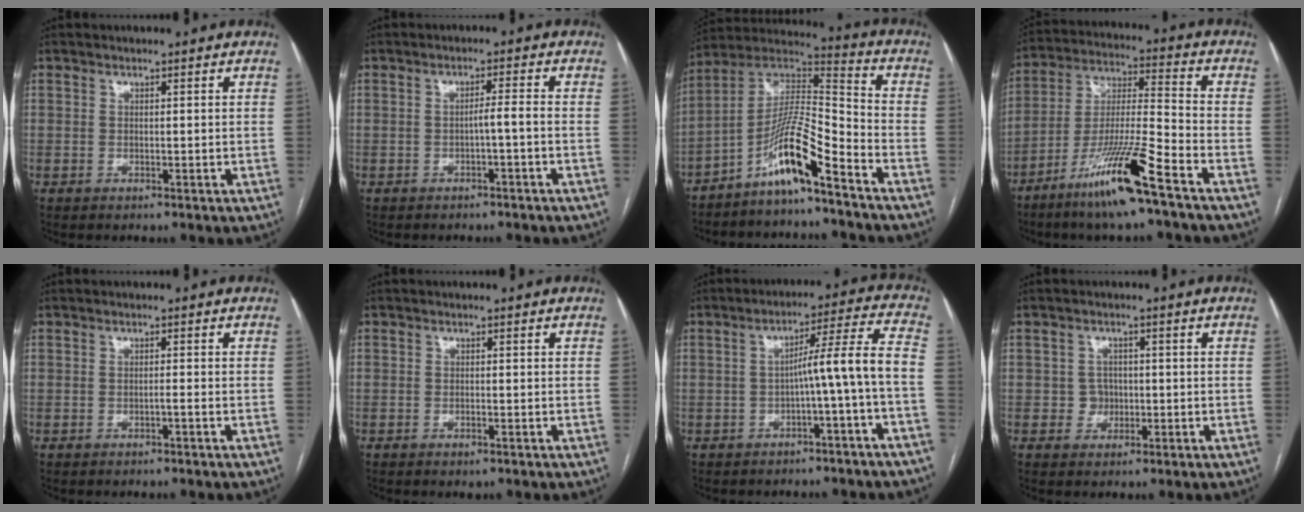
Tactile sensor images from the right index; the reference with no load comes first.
{"total": 2.2, "force": [-0.9, -0.2, 1.9], "torque": [-0.029, 0.004, -0.018]}
{"total": 11.9, "force": [-7.6, 0.7, 9.1], "torque": [-0.172, 0.017, -0.142]}
{"total": 14.6, "force": [-9.1, -0.1, 11.4], "torque": [-0.223, -0.024, -0.169]}
{"total": 0.6, "force": [-0.4, -0.1, 0.5], "torque": [-0.007, 0.002, -0.010]}
{"total": 0.7, "force": [-0.4, 0.2, 0.6], "torque": [-0.008, -0.002, 0.000]}
{"total": 8.3, "force": [-2.4, -1.3, 7.8], "torque": [-0.110, 0.027, -0.032]}
{"total": 2.4, "force": [-0.4, 2.3, 0.5], "torque": [0.002, 0.008, -0.006]}